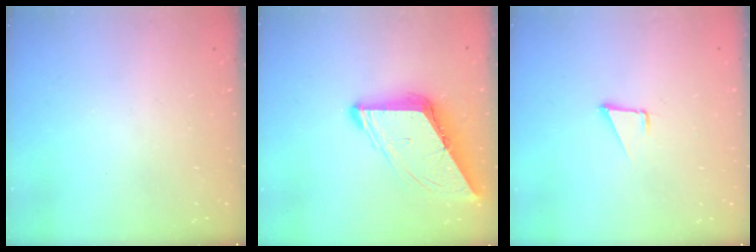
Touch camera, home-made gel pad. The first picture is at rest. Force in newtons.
{"total": 10.6, "press": 10.5, "slide": 1.3}
{"total": 1.6, "press": 1.5, "slide": 0.1}